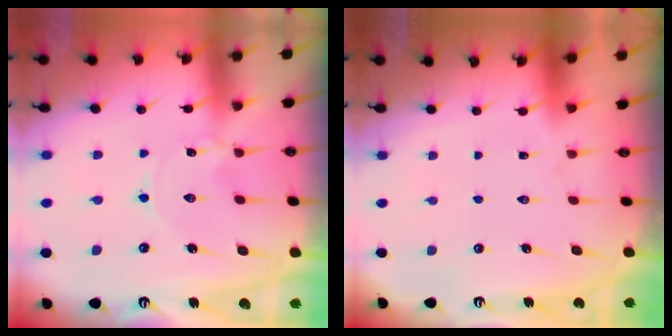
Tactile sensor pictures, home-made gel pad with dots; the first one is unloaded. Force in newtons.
{"total": 1.6, "press": 1.6, "slide": 0.1}